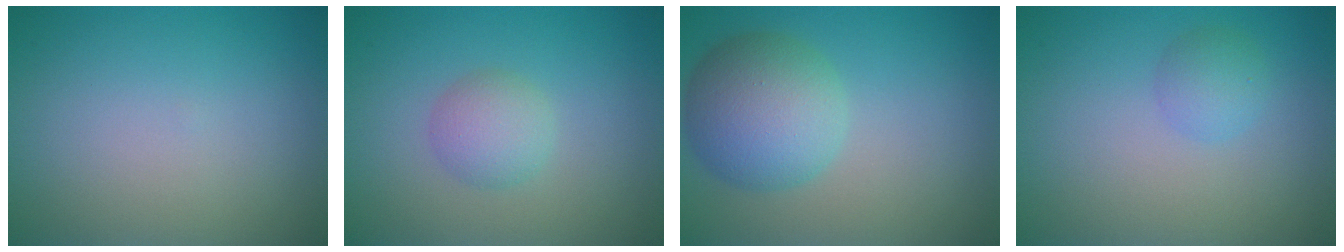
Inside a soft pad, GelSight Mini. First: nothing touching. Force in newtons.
{"total": 2.4, "press": 2.4, "slide": 0.1}
{"total": 6.3, "press": 6.3, "slide": 0.1}
{"total": 1.8, "press": 1.7, "slide": 0.2}